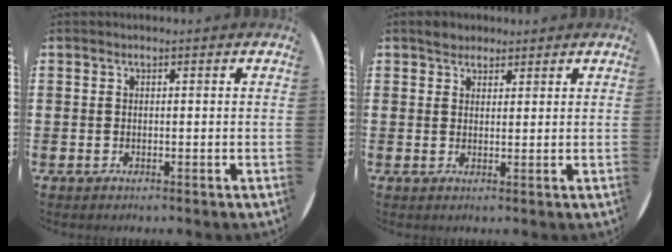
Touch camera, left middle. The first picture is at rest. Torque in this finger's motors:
{"motor_torque": [0.30, -0.27, -0.04, 0.01]}